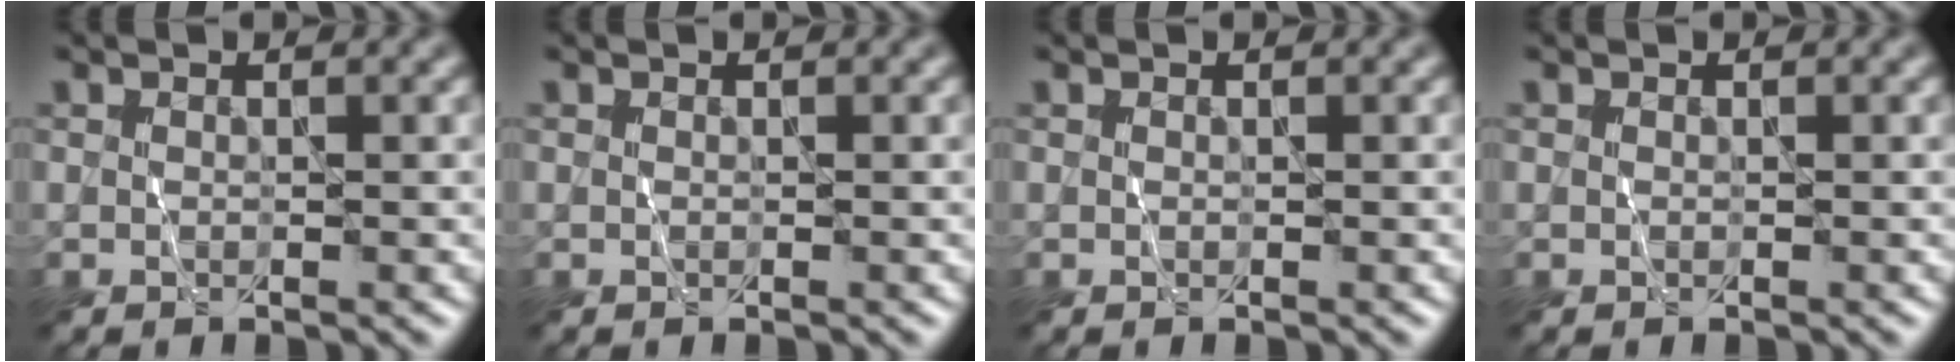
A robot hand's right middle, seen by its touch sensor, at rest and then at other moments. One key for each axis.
{"total": 0.0}
{"total": 0.0}
{"total": 0.0}